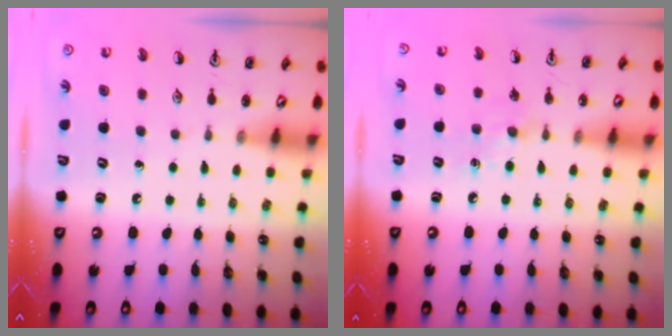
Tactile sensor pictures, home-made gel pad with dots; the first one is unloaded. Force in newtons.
{"total": 4.7, "press": 4.6, "slide": 0.8}